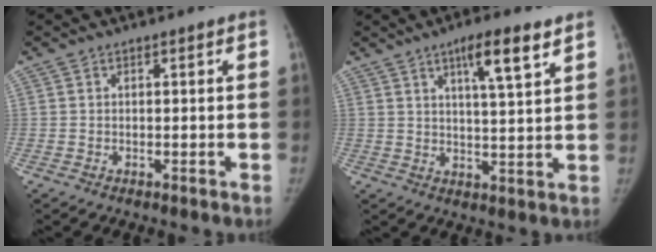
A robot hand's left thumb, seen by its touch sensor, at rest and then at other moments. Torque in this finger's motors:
{"motor_torque": [1.18, 0.49, 0.98, -0.79, 0.32]}